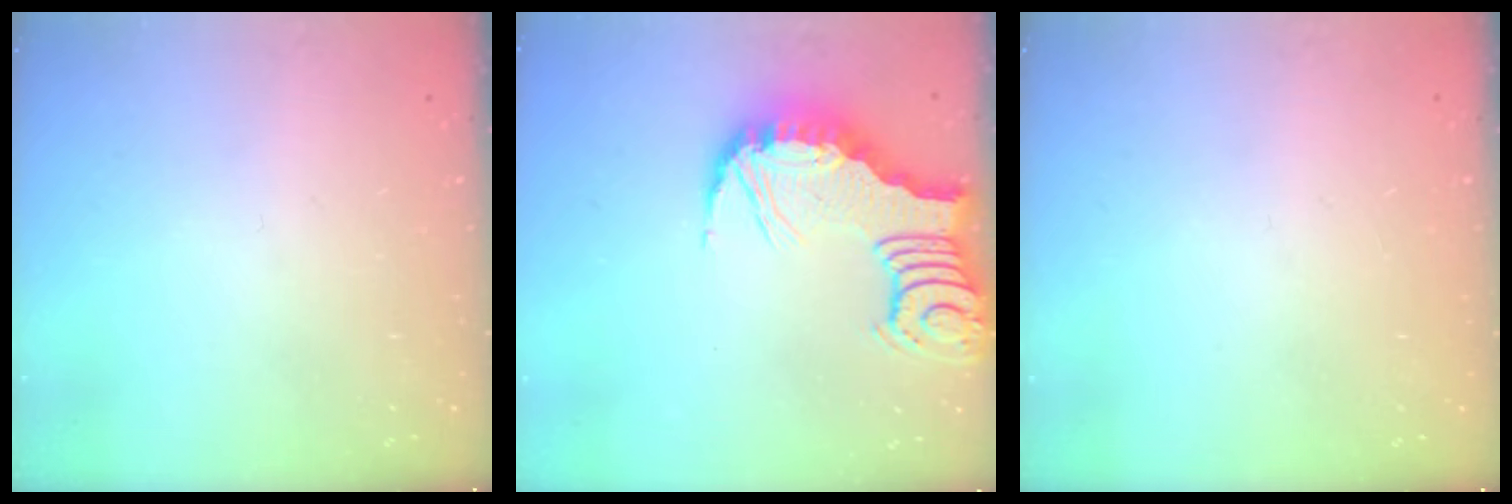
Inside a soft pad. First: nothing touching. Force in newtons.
{"total": 5.6, "press": 5.6, "slide": 0.5}
{"total": 0.0}